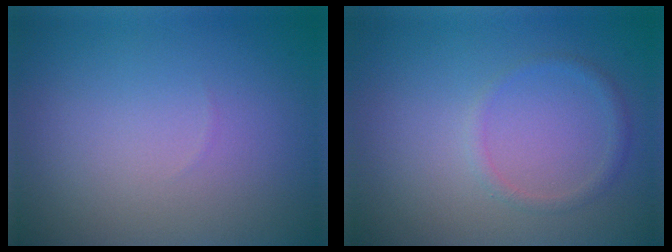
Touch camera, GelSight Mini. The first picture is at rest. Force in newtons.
{"total": 1.1, "press": 1.1, "slide": 0.0}